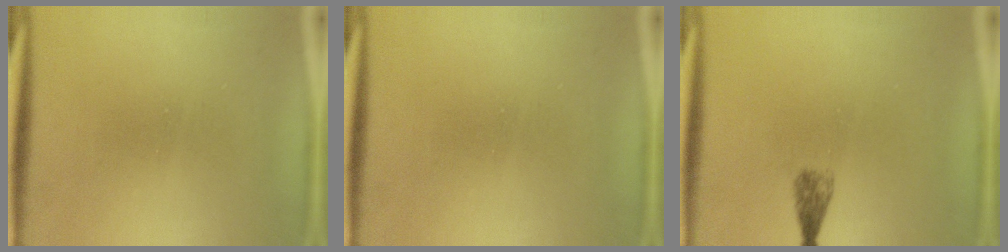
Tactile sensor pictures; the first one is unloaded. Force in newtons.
{"total": 0.0}
{"total": 1.4}